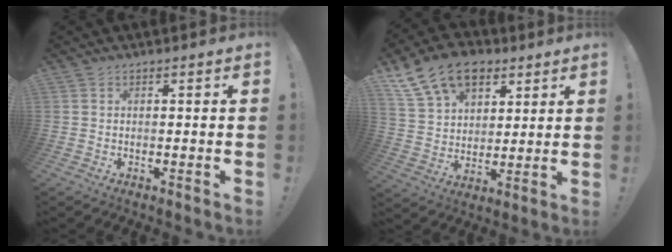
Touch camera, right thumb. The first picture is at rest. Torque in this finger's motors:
{"motor_torque": [1.50, 1.56, 0.84, 0.72, 0.04]}